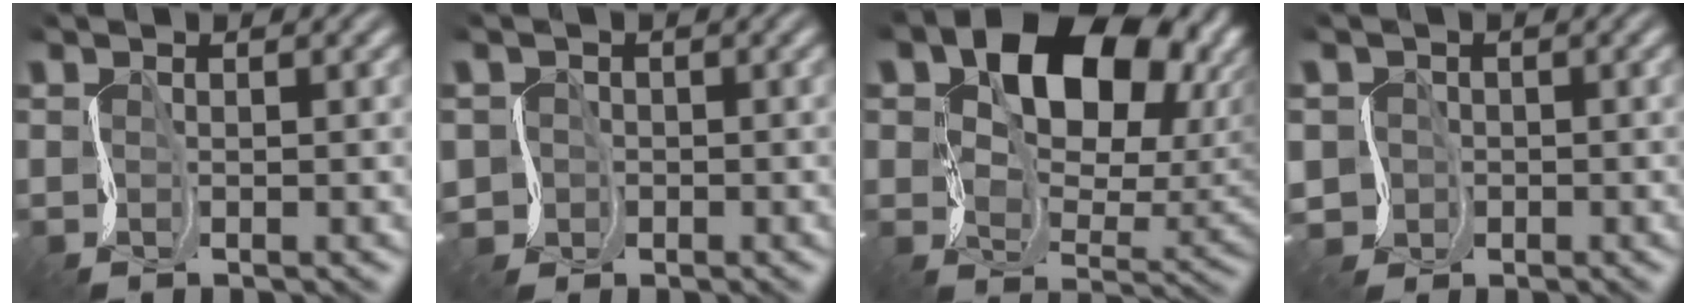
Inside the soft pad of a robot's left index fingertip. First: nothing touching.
{"total": 1.6, "force": [-0.9, 1.3, -0.6], "torque": [0.004, -0.006, -0.010]}
{"total": 10.6, "force": [4.3, 6.8, 6.9], "torque": [-0.116, -0.006, 0.081]}
{"total": 2.0, "force": [-1.0, 1.7, -0.5], "torque": [-0.005, -0.006, -0.011]}